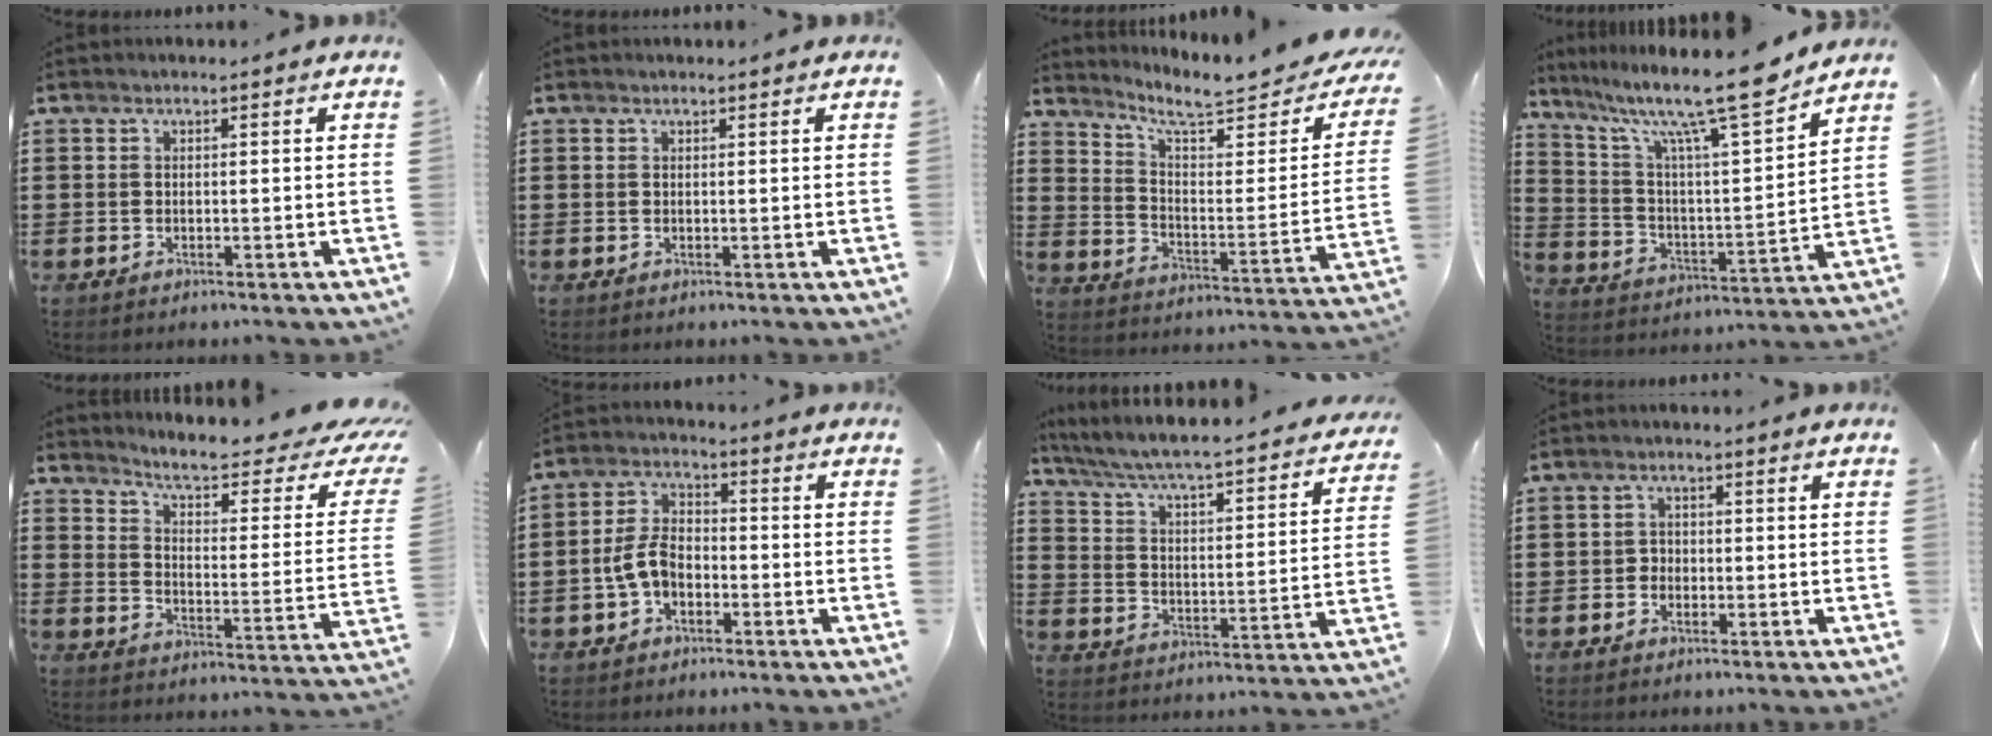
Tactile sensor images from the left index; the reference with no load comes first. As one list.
[{"total": 0.0}, {"total": 6.9, "force": [5.8, 0.9, 3.6], "torque": [-0.092, -0.044, 0.093]}, {"total": 14.2, "force": [11.4, 1.1, 8.3], "torque": [-0.175, -0.076, 0.184]}, {"total": 5.8, "force": [4.4, 0.4, 3.8], "torque": [-0.084, -0.038, 0.065]}, {"total": 5.6, "force": [-2.1, 3.5, 3.8], "torque": [-0.097, 0.006, -0.046]}, {"total": 4.3, "force": [3.9, -0.2, 1.9], "torque": [-0.059, -0.042, 0.053]}, {"total": 1.4, "force": [-0.6, 1.2, 0.3], "torque": [-0.010, 0.003, -0.015]}]